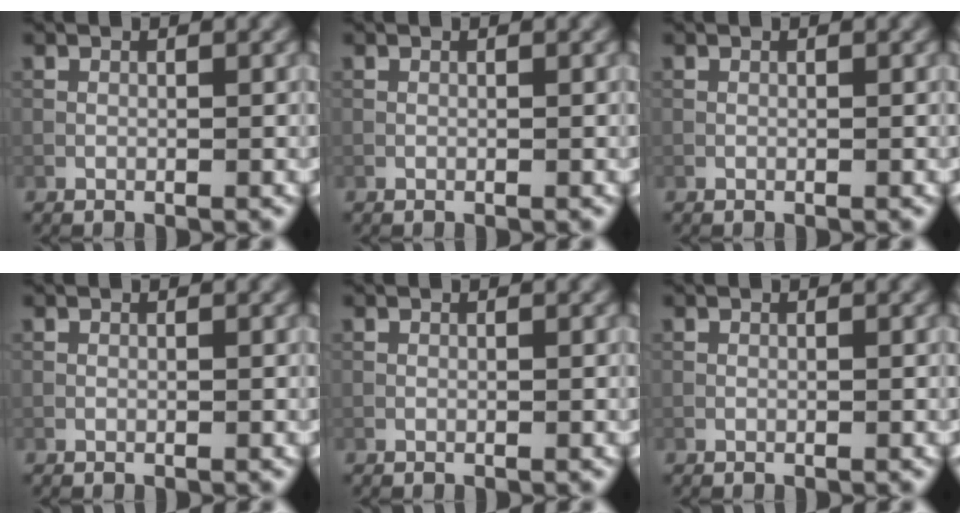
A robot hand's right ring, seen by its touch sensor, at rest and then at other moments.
{"total": 0.0}
{"total": 0.0}
{"total": 0.0}
{"total": 0.0}
{"total": 0.0}